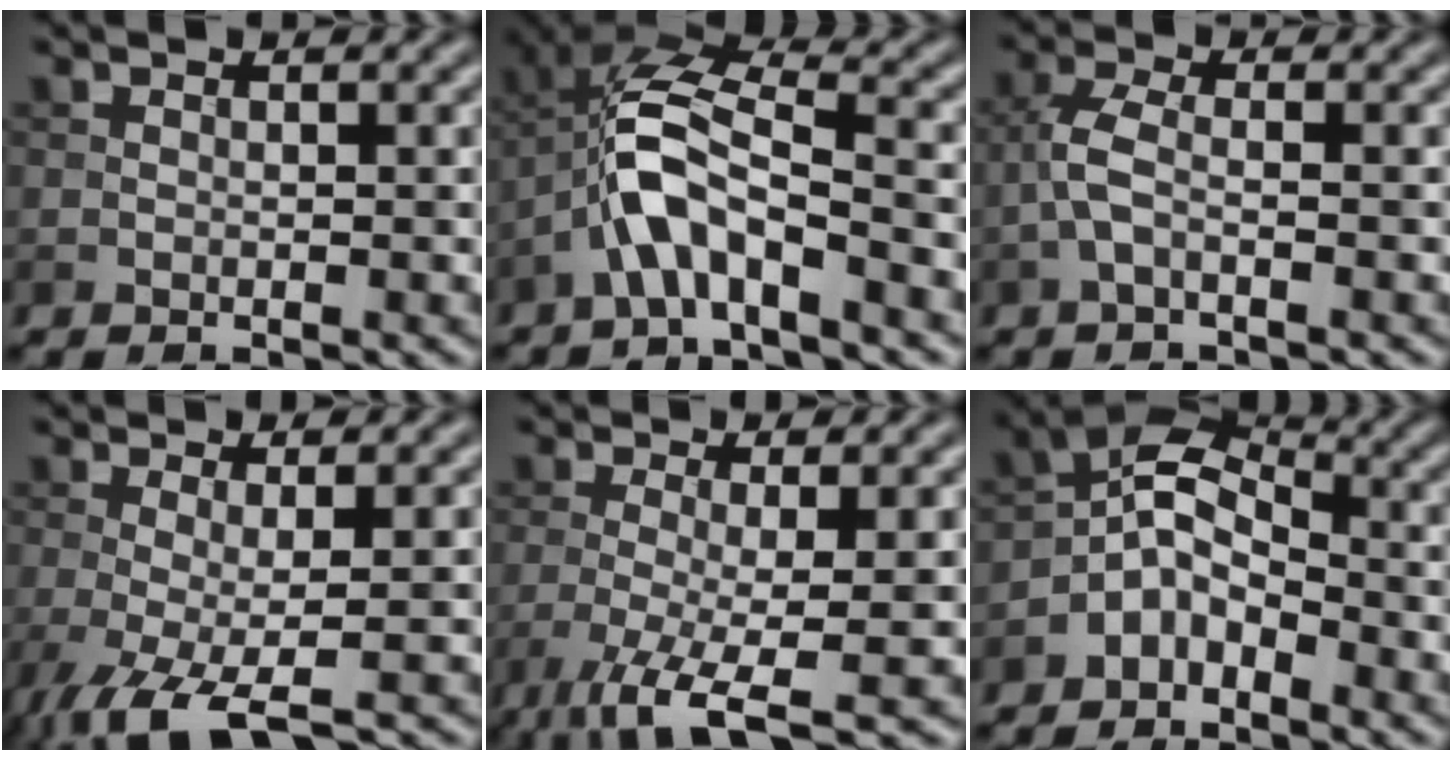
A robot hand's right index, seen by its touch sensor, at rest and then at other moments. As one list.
[{"total": 7.1, "force": [-3.0, 2.7, 5.9], "torque": [-0.124, 0.017, -0.063]}, {"total": 2.6, "force": [-0.9, 0.9, 2.3], "torque": [-0.057, 0.007, -0.024]}, {"total": 4.8, "force": [-2.2, 0.8, 4.1], "torque": [-0.081, -0.012, -0.048]}, {"total": 6.2, "force": [-2.7, 1.2, 5.4], "torque": [-0.103, -0.010, -0.058]}, {"total": 4.6, "force": [-2.4, 2.6, 2.9], "torque": [-0.050, 0.012, -0.057]}]